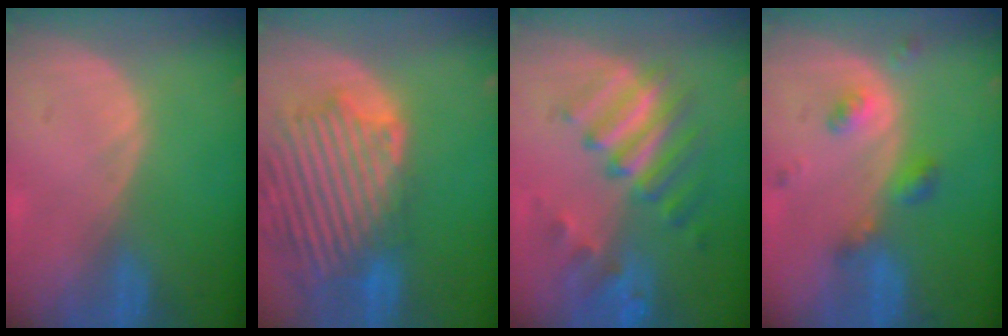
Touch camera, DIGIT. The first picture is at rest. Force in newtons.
{"total": 14.0, "press": 11.9, "slide": 7.4}
{"total": 9.5, "press": 8.3, "slide": 4.7}
{"total": 4.9, "press": 4.4, "slide": 2.2}